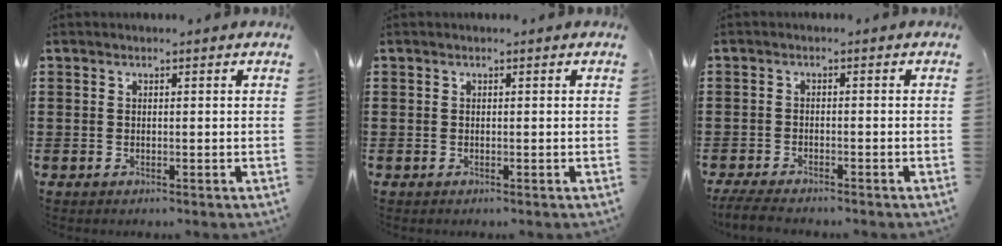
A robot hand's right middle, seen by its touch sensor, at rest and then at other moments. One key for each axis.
{"total": 0.0}
{"total": 2.9, "fx": -2.7, "fy": 0.3, "fz": 0.9, "tx": -0.031, "ty": -0.006, "tz": -0.060}